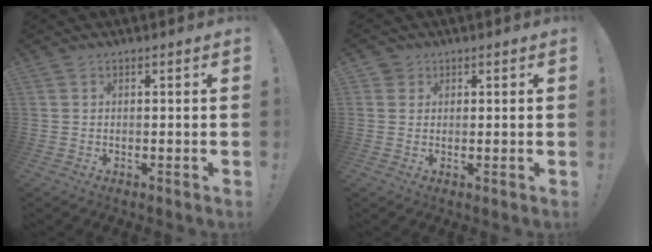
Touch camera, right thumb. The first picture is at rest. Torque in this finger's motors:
{"motor_torque": [-0.16, 0.23, 0.08, -0.12, 0.00]}